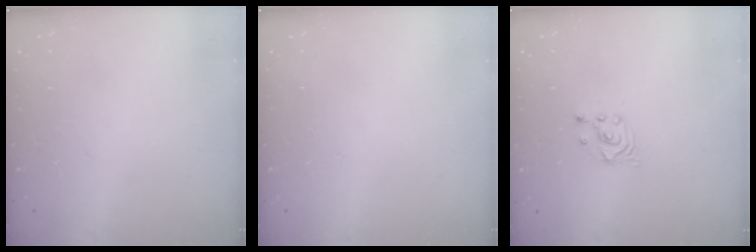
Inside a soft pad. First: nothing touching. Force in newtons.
{"total": 0.0}
{"total": 2.4, "press": 2.3, "slide": 0.2}